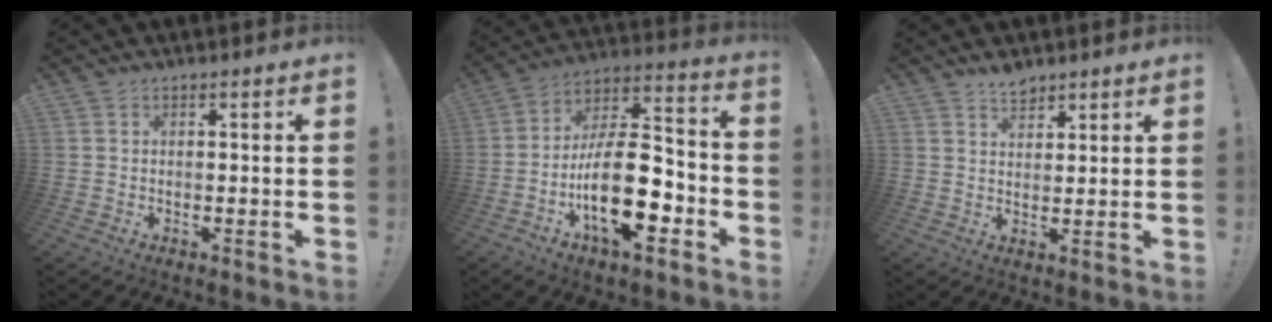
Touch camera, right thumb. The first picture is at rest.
{"total": 22.6, "force": [-7.0, 10.1, 19.0], "torque": [-0.329, 0.037, -0.108]}
{"total": 4.0, "force": [3.5, 1.7, 0.9], "torque": [-0.012, -0.020, 0.063]}